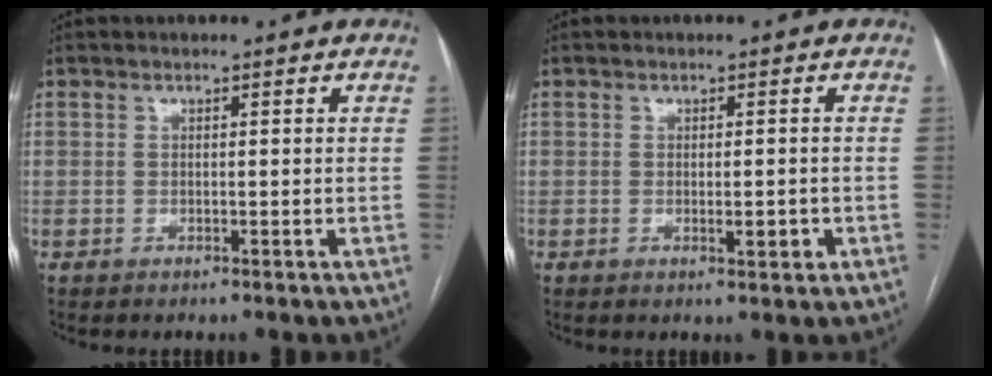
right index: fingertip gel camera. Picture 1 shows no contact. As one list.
[{"total": 2.3, "force": [-0.7, 0.6, 2.1], "torque": [-0.037, -0.003, -0.006]}]